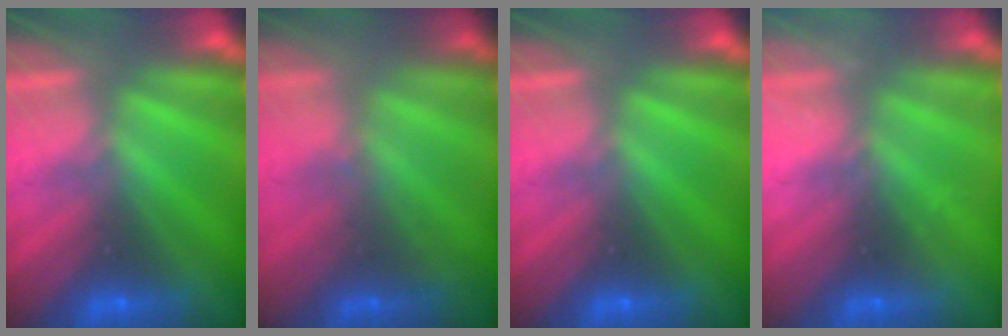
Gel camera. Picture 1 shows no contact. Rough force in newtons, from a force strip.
{"total": 1.8}
{"total": 0.0}
{"total": 2.3}